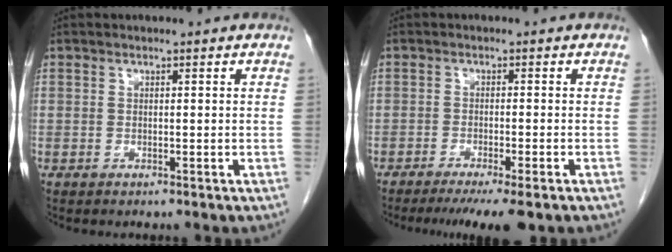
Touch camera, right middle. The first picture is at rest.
{"total": 7.1, "force": [-5.4, 0.2, 4.7], "torque": [-0.061, -0.016, -0.081]}